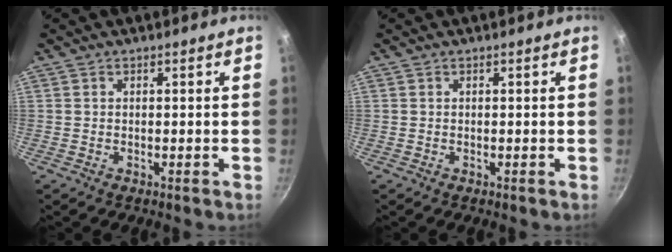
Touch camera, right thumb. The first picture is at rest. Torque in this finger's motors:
{"motor_torque": [0.00, 0.00, -0.01, 0.00, 0.00]}